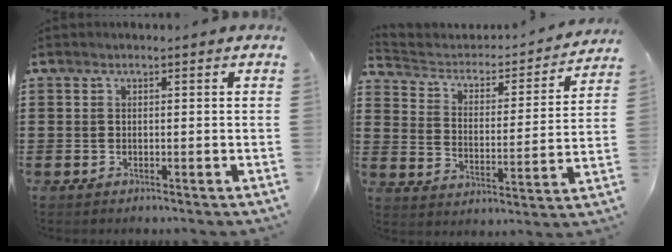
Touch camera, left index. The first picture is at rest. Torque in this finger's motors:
{"motor_torque": [1.42, -0.72, -0.04, 0.01]}